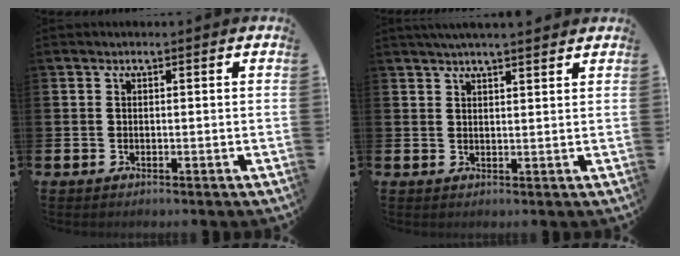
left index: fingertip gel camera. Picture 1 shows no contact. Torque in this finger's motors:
{"motor_torque": [0.92, -1.21, 0.79, 0.21]}